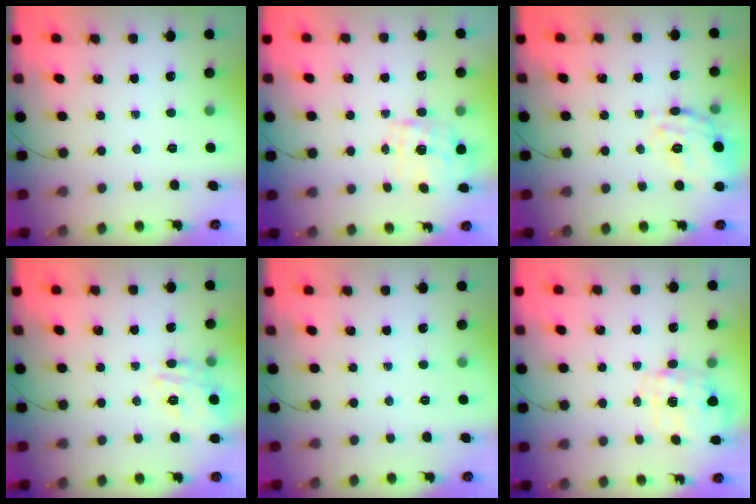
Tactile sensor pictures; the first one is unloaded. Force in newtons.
{"total": 2.3, "press": 2.3, "slide": 0.3}
{"total": 20.1, "press": 20.1, "slide": 0.4}
{"total": 15.2, "press": 15.2, "slide": 0.6}
{"total": 5.6, "press": 5.5, "slide": 1.1}
{"total": 2.7, "press": 2.6, "slide": 0.9}